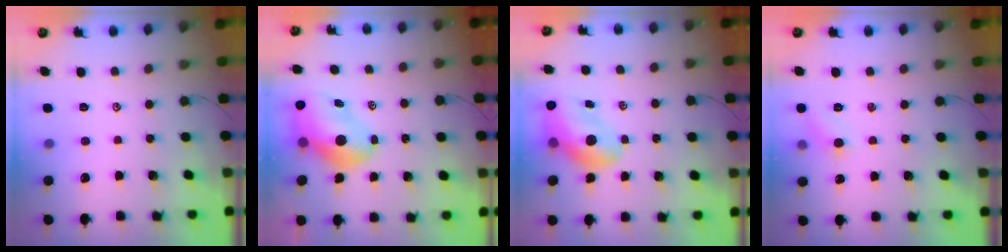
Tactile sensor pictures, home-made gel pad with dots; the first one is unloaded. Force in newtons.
{"total": 9.9, "press": 9.4, "slide": 3.0}
{"total": 12.1, "press": 11.6, "slide": 3.3}
{"total": 5.8, "press": 5.5, "slide": 1.9}